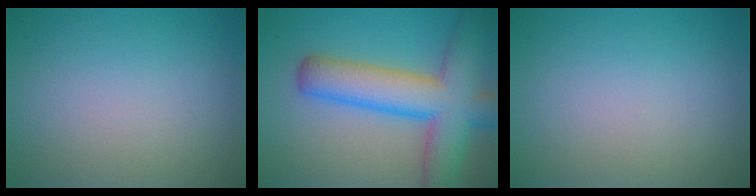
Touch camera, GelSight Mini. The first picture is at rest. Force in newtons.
{"total": 9.9, "press": 9.9, "slide": 0.4}
{"total": 0.0}